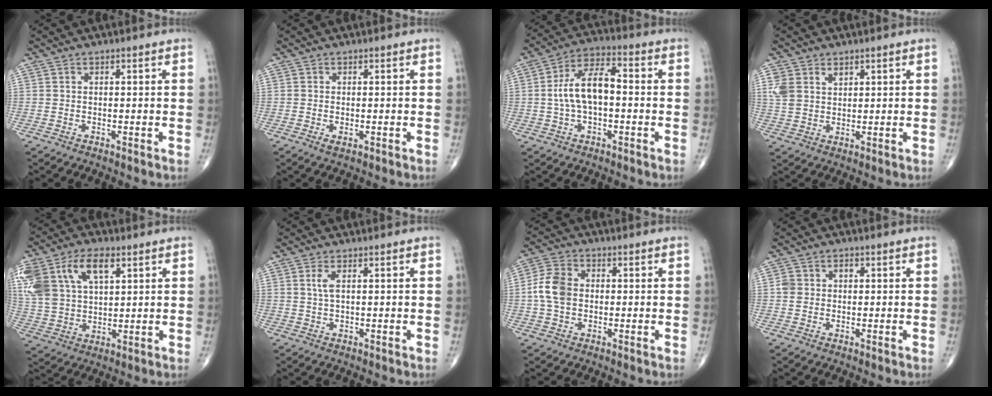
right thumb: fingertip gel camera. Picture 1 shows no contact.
{"total": 1.3, "force": [-0.4, 0.5, 1.1], "torque": [-0.020, -0.004, -0.006]}
{"total": 10.6, "force": [-0.3, 5.3, 9.2], "torque": [-0.174, 0.033, -0.012]}
{"total": 5.2, "force": [2.3, 3.6, 2.9], "torque": [-0.048, -0.005, 0.053]}
{"total": 19.3, "force": [8.1, 11.5, 13.2], "torque": [-0.293, 0.012, 0.156]}
{"total": 2.2, "force": [0.7, 0.7, 2.0], "torque": [-0.046, 0.002, 0.018]}
{"total": 7.4, "force": [-0.1, 5.4, 5.0], "torque": [-0.100, 0.016, -0.009]}
{"total": 2.8, "force": [0.3, 2.4, 1.2], "torque": [-0.012, 0.010, 0.007]}